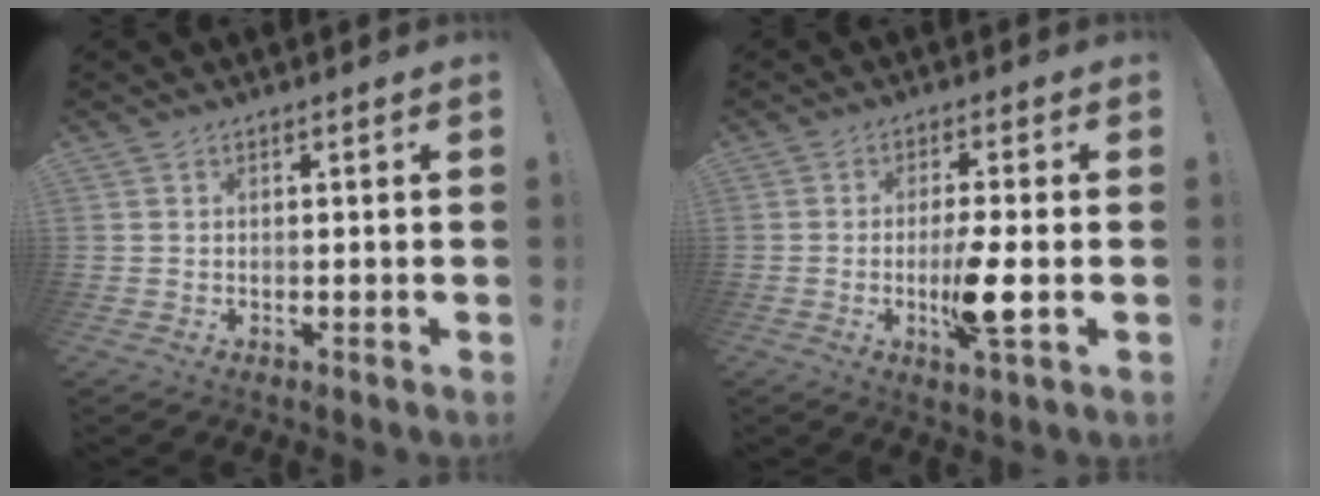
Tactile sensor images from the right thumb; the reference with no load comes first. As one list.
[{"total": 8.8, "force": [-2.2, 0.7, 8.5], "torque": [-0.151, -0.011, -0.041]}]